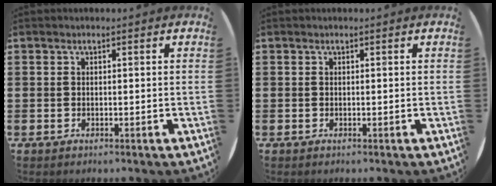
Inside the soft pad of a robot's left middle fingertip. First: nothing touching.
{"total": 0.0}